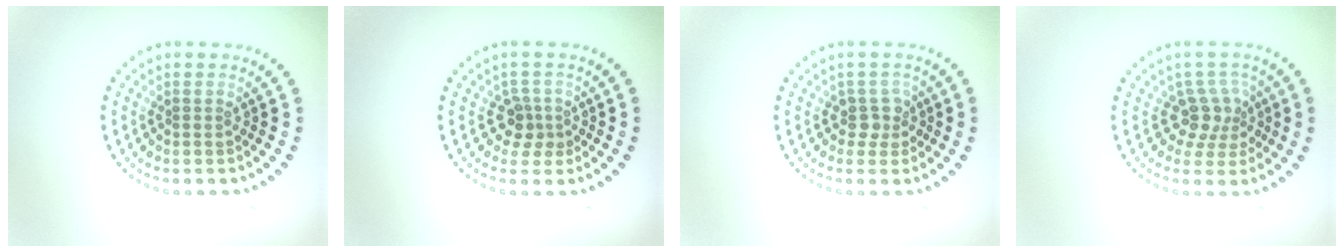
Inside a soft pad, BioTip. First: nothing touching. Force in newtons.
{"total": 2.3, "press": 1.8, "slide": 1.4}
{"total": 1.8, "press": 1.4, "slide": 1.1}
{"total": 2.9, "press": 2.2, "slide": 1.8}